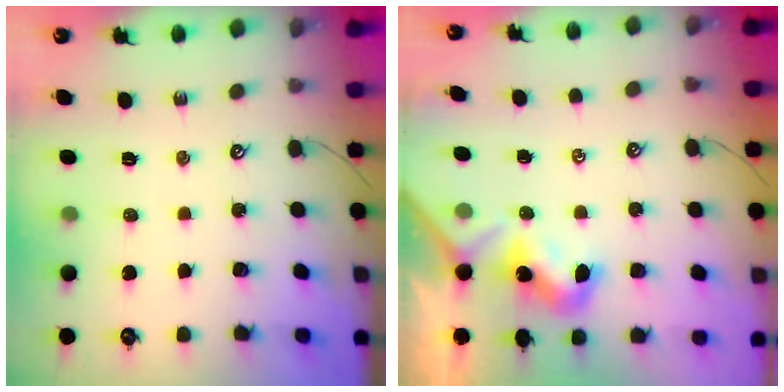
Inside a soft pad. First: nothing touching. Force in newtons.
{"total": 1.4, "press": 1.3, "slide": 0.2}